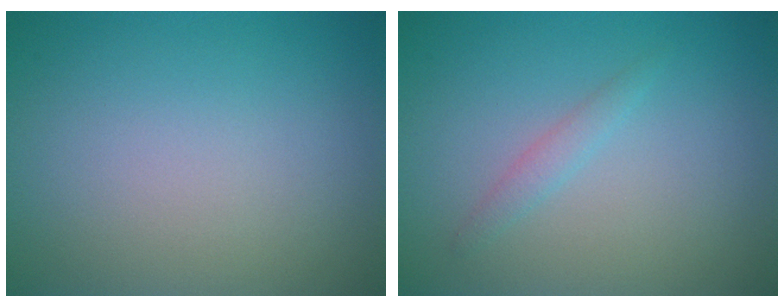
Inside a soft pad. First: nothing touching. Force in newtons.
{"total": 1.1, "press": 1.1, "slide": 0.1}